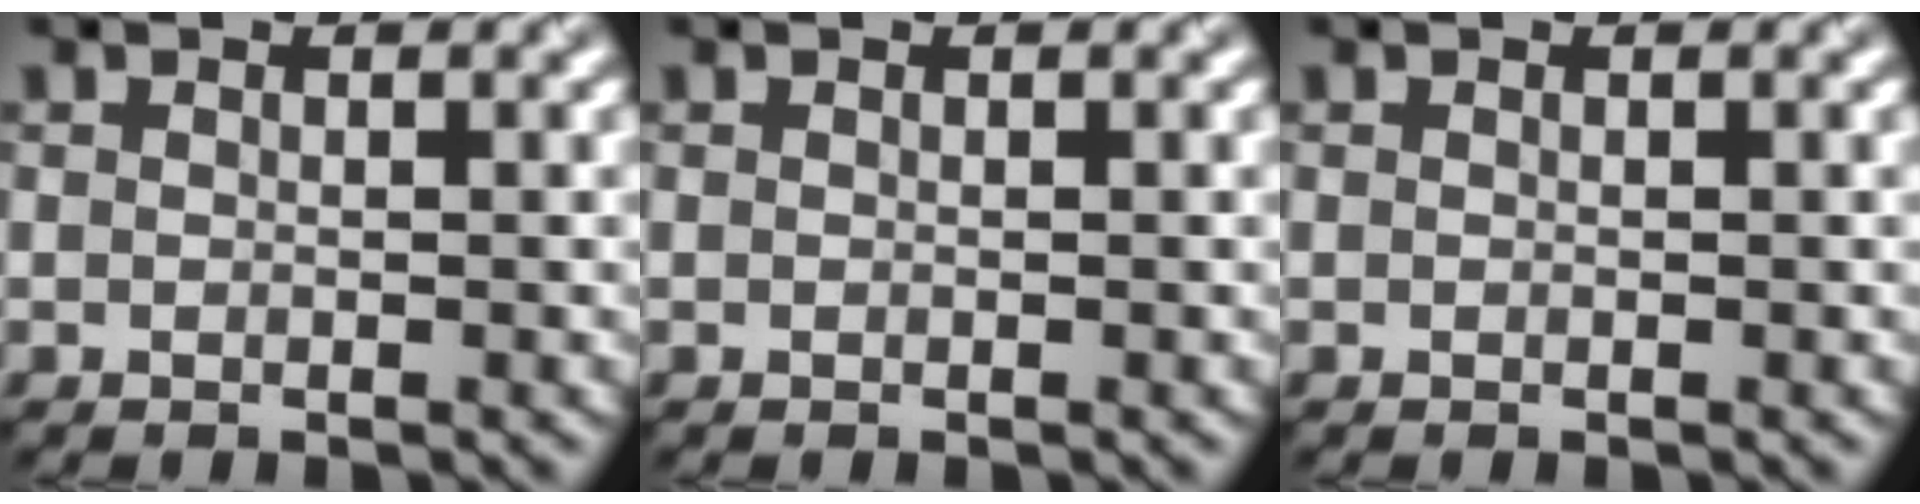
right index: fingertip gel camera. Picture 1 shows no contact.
{"total": 0.0}
{"total": 0.0}